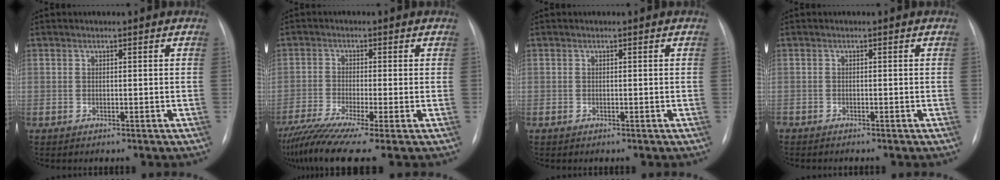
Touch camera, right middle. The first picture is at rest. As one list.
[{"total": 10.6, "force": [-7.8, -0.2, 7.2], "torque": [-0.127, -0.025, -0.131]}, {"total": 0.0}, {"total": 1.2, "force": [-1.1, 0.2, 0.3], "torque": [-0.007, -0.003, -0.016]}]